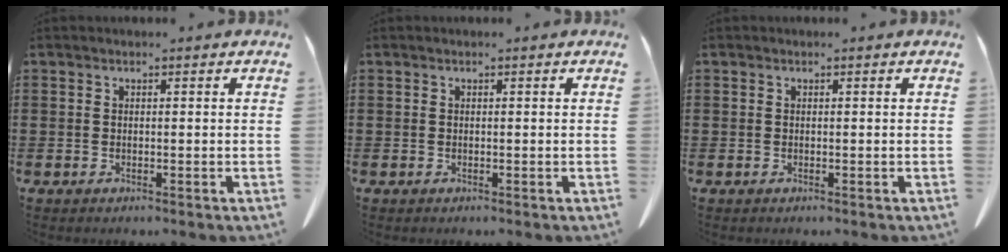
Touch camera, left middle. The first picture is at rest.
{"total": 0.0}
{"total": 0.0}